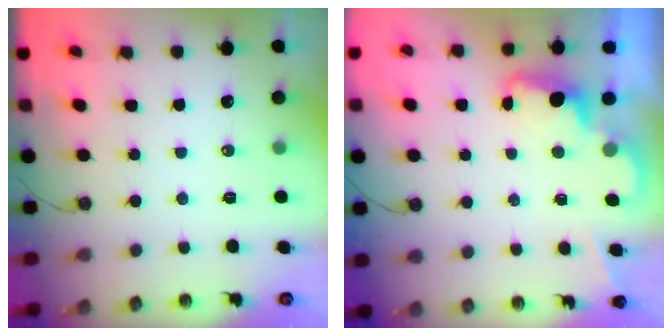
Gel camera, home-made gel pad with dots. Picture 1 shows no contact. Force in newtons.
{"total": 2.3, "press": 2.2, "slide": 0.5}